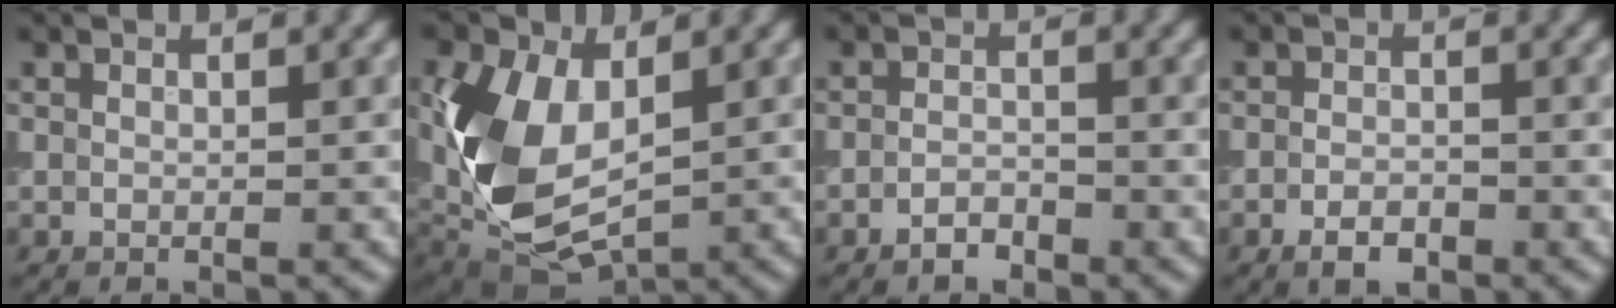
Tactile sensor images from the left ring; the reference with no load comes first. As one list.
[{"total": 10.2, "force": [0.7, 6.2, 8.0], "torque": [-0.195, -0.013, 0.013]}, {"total": 1.6, "force": [-1.2, 0.7, 0.7], "torque": [-0.011, 0.004, -0.025]}, {"total": 2.2, "force": [-1.3, 1.1, 1.5], "torque": [-0.024, 0.001, -0.025]}]